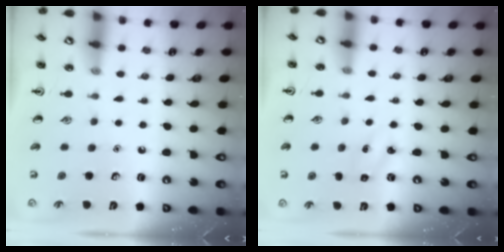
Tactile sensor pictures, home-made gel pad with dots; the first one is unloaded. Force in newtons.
{"total": 2.5, "press": 2.3, "slide": 0.9}